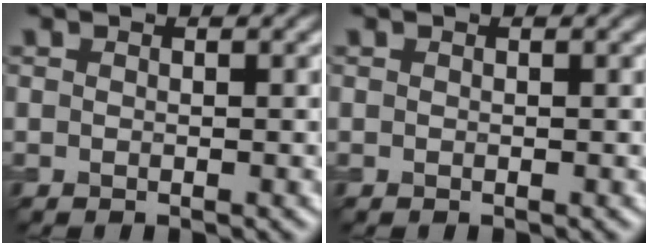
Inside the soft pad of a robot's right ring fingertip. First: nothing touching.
{"total": 0.0}